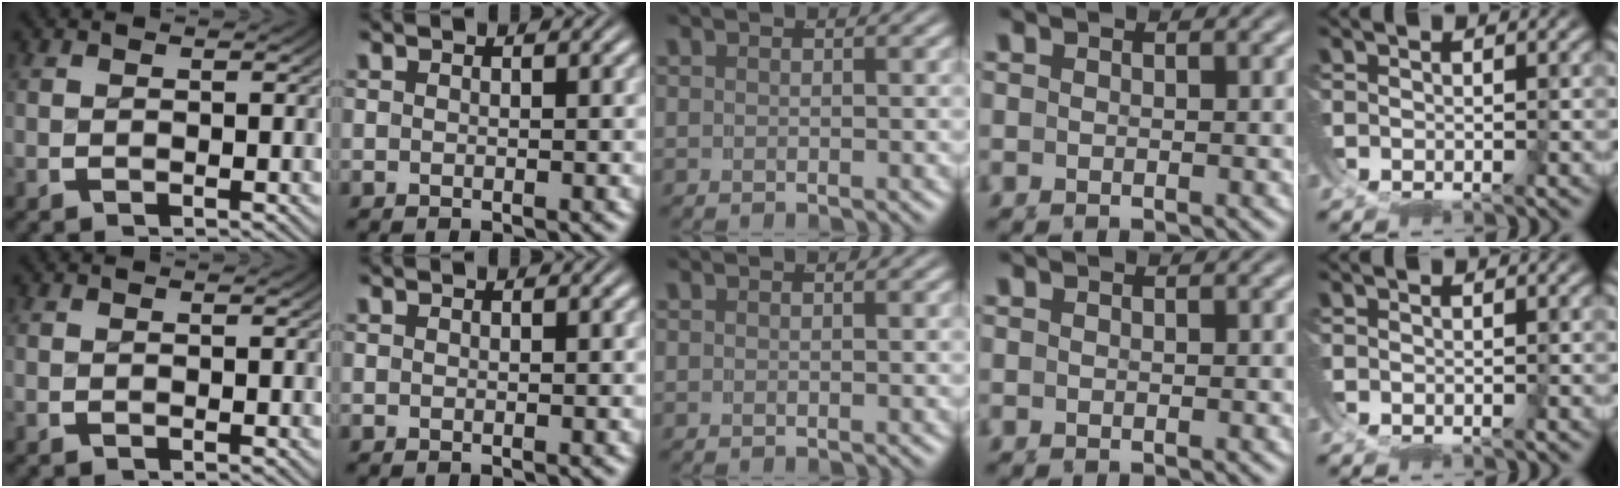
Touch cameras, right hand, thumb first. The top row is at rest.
{}